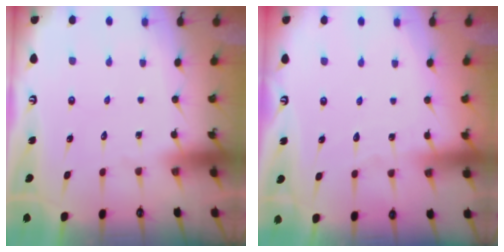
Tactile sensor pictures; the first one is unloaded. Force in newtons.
{"total": 2.3, "press": 2.3, "slide": 0.3}